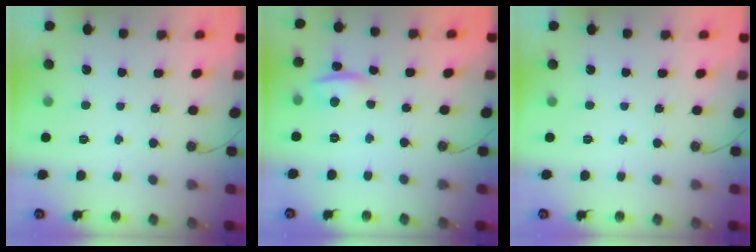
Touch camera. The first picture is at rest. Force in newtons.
{"total": 2.0, "press": 1.5, "slide": 1.3}
{"total": 0.0}